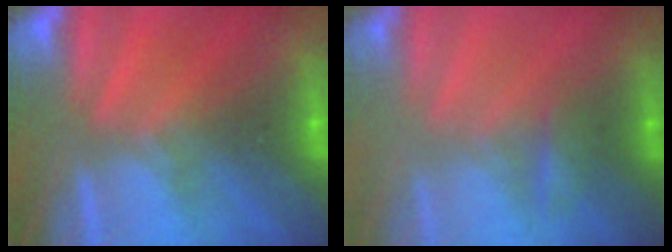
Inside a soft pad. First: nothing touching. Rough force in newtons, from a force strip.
{"total": 2.2}